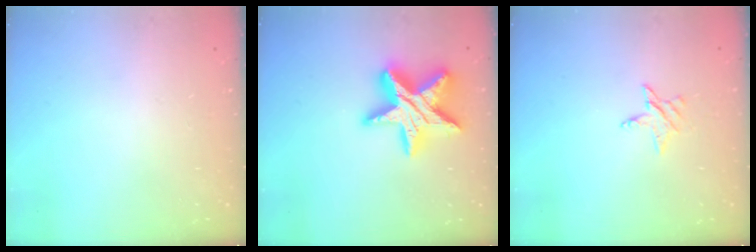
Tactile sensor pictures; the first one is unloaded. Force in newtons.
{"total": 19.4, "press": 19.4, "slide": 1.6}
{"total": 2.7, "press": 2.7, "slide": 0.2}